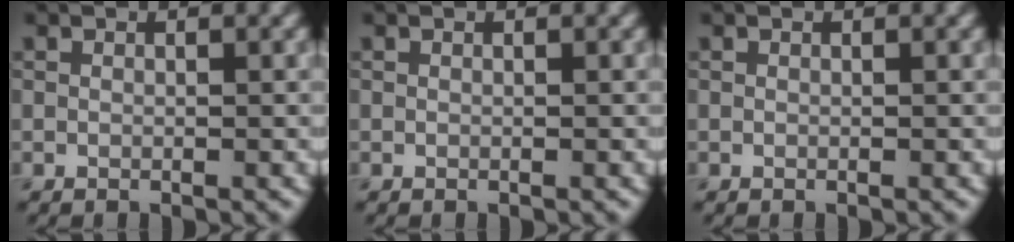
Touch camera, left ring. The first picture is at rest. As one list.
[{"total": 0.0}, {"total": 0.0}]